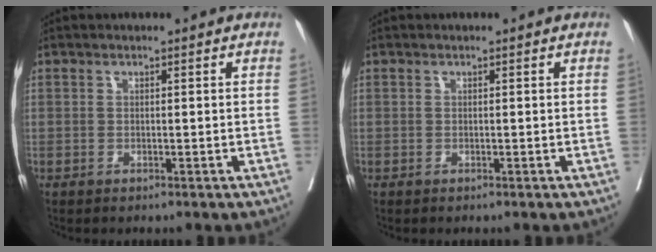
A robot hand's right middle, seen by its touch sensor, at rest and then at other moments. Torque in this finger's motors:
{"motor_torque": [0.05, -0.05, 0.00, 0.01]}